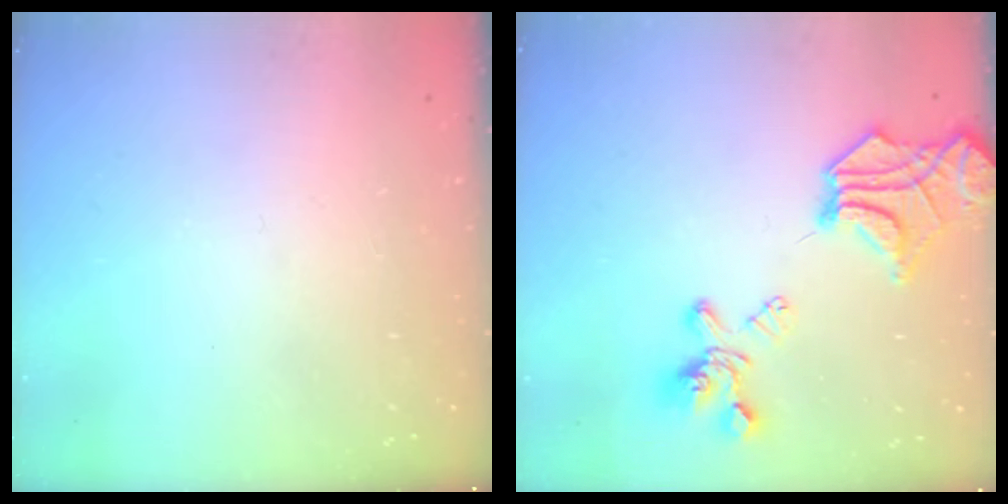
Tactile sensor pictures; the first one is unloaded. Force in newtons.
{"total": 15.5, "press": 15.0, "slide": 3.7}